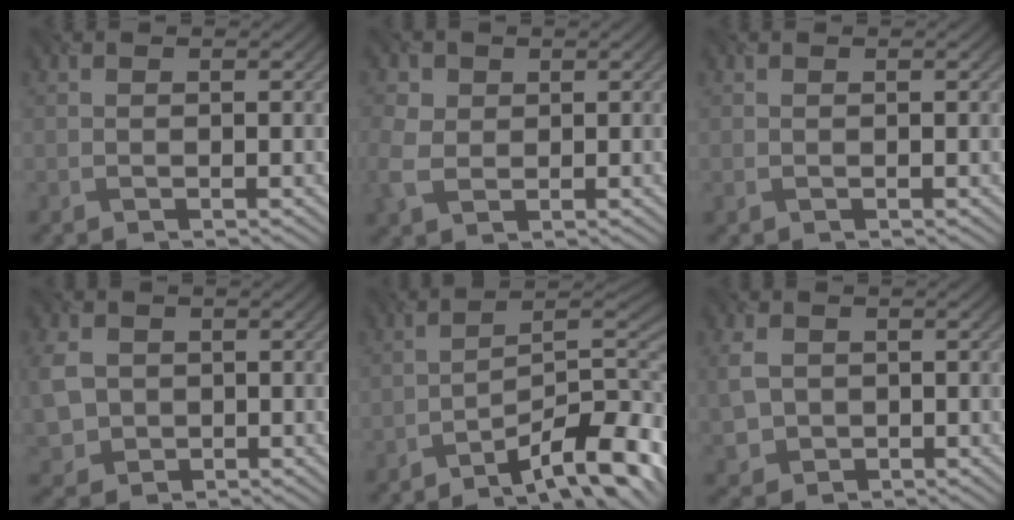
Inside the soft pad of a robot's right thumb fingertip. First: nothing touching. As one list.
[{"total": 3.5, "force": [0.4, 3.1, 1.7], "torque": [-0.055, 0.001, 0.003]}, {"total": 0.0}, {"total": 5.4, "force": [0.0, 4.6, 2.8], "torque": [-0.089, -0.010, -0.003]}, {"total": 12.9, "force": [-7.9, 3.3, 9.7], "torque": [-0.136, 0.005, -0.125]}, {"total": 4.1, "force": [-0.1, 3.4, 2.2], "torque": [-0.063, -0.008, 0.000]}]